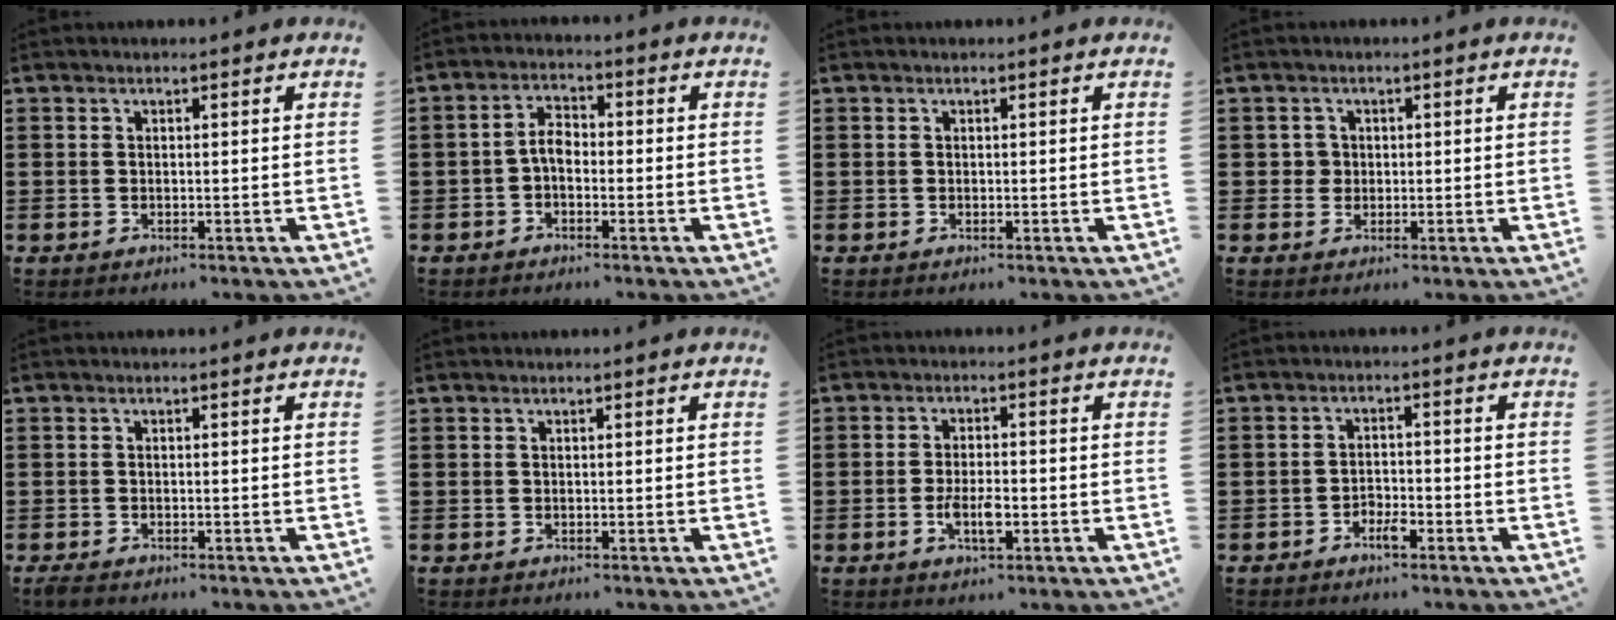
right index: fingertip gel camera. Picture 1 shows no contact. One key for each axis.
{"total": 3.2, "fx": -1.1, "fy": 1.7, "fz": 2.5, "tx": -0.056, "ty": 0.006, "tz": -0.025}
{"total": 0.0}
{"total": 1.7, "fx": 0.1, "fy": 1.7, "fz": 0.4, "tx": -0.015, "ty": 0.009, "tz": 0.000}
{"total": 0.9, "fx": -0.8, "fy": 0.2, "fz": 0.4, "tx": -0.009, "ty": -0.005, "tz": -0.014}
{"total": 0.0}
{"total": 4.8, "fx": -1.5, "fy": 1.7, "fz": 4.2, "tx": -0.092, "ty": -0.001, "tz": -0.031}
{"total": 2.5, "fx": -1.8, "fy": 1.0, "fz": 1.5, "tx": -0.029, "ty": 0.003, "tz": -0.035}